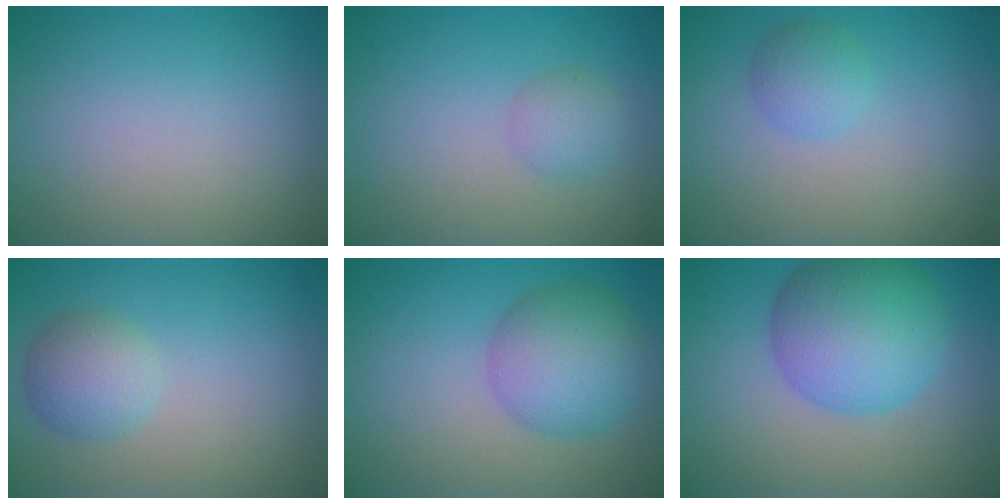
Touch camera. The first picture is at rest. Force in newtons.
{"total": 1.9, "press": 1.9, "slide": 0.1}
{"total": 2.1, "press": 2.1, "slide": 0.2}
{"total": 3.1, "press": 3.1, "slide": 0.1}
{"total": 6.1, "press": 6.1, "slide": 0.2}
{"total": 8.7, "press": 8.7, "slide": 0.2}